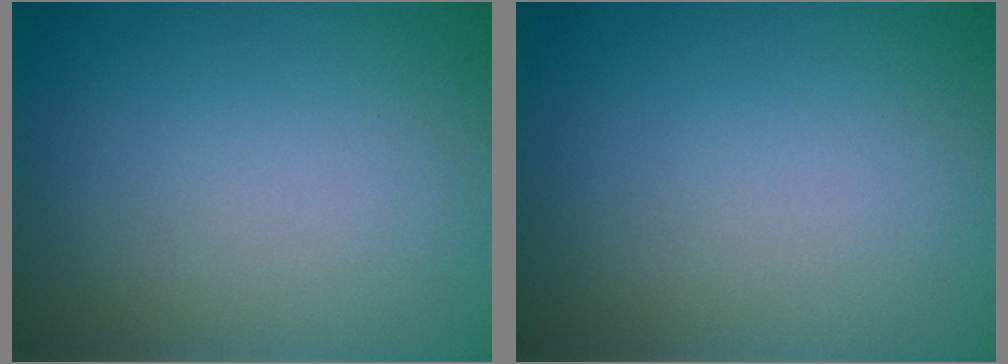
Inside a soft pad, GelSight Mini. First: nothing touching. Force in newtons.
{"total": 0.0}